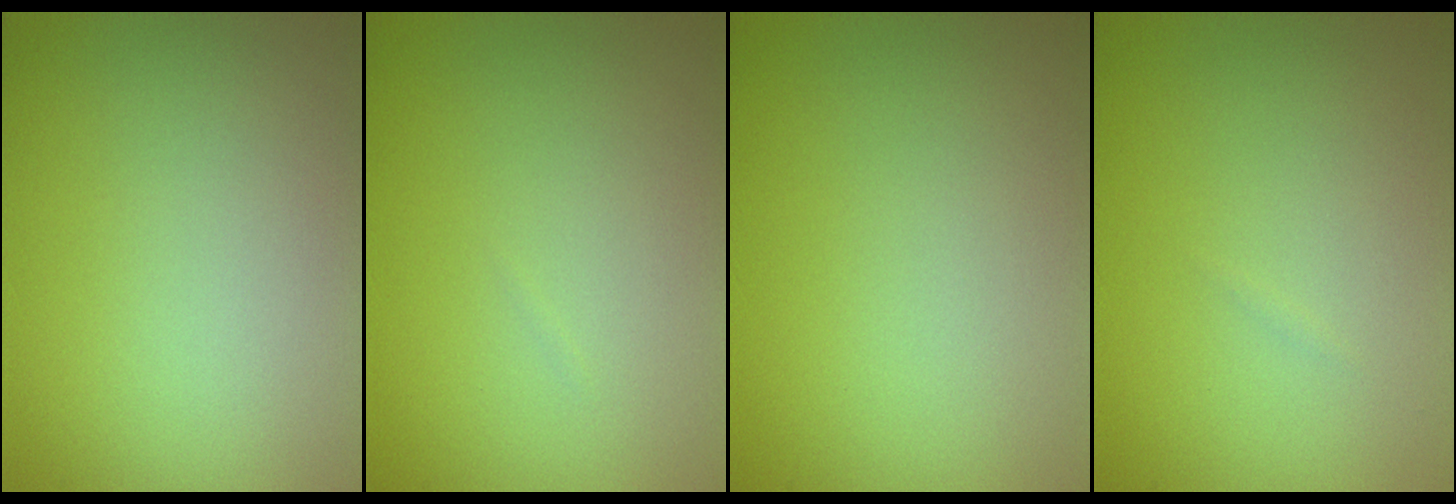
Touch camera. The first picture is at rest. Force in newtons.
{"total": 0.0}
{"total": 0.0}
{"total": 0.0}